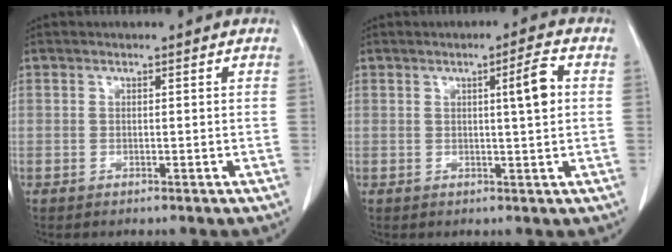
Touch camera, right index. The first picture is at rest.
{"total": 4.3, "force": [0.8, -0.2, 4.3], "torque": [-0.064, 0.000, 0.011]}